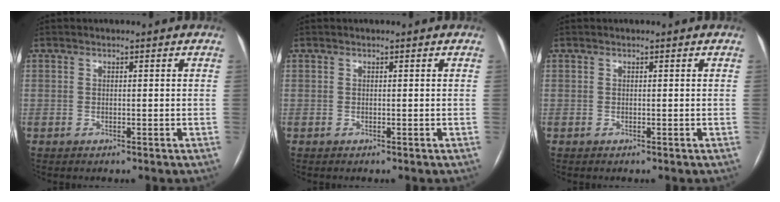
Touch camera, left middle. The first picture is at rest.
{"total": 0.0}
{"total": 0.0}